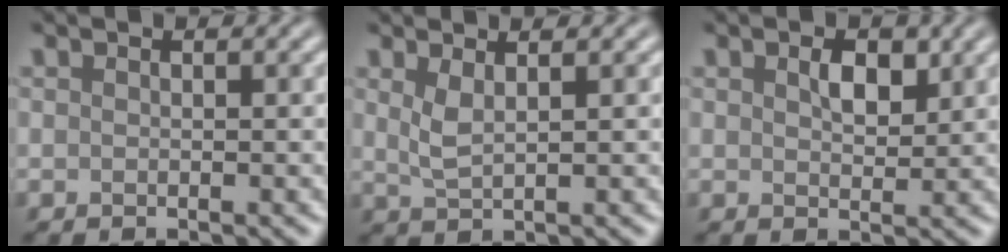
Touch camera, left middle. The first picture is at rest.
{"total": 2.0, "force": [0.9, 0.6, 1.6], "torque": [-0.038, -0.004, 0.022]}
{"total": 2.1, "force": [1.0, 1.1, 1.5], "torque": [-0.026, 0.000, 0.018]}